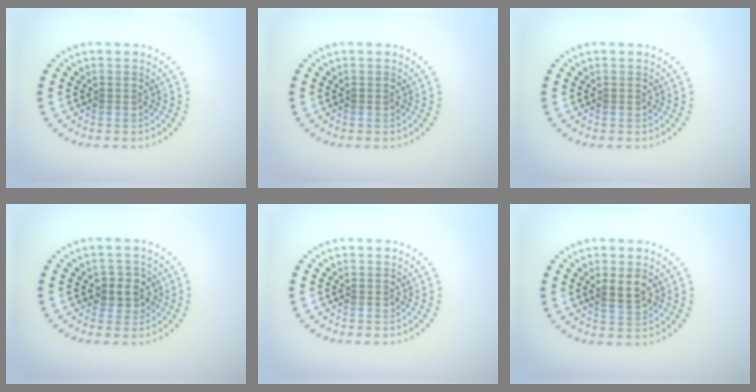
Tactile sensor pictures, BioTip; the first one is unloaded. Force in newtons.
{"total": 0.0}
{"total": 0.0}
{"total": 2.4, "press": 2.2, "slide": 0.9}
{"total": 0.0}
{"total": 2.1, "press": 2.0, "slide": 0.4}